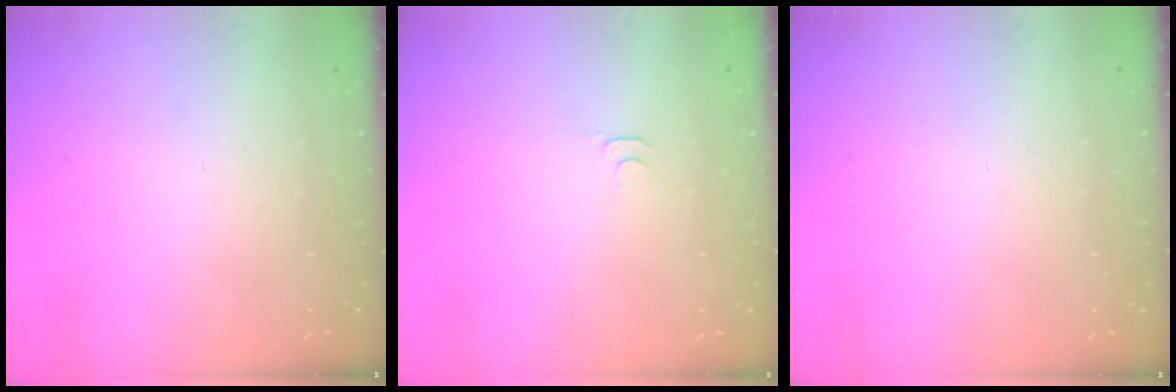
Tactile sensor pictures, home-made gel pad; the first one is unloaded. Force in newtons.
{"total": 2.8, "press": 2.7, "slide": 0.5}
{"total": 0.0}